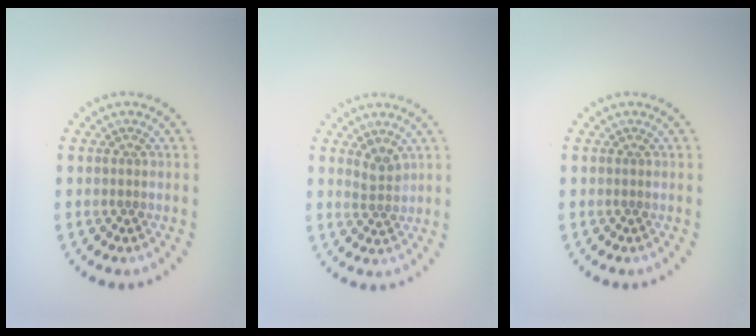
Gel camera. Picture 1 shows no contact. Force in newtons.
{"total": 1.6, "press": 1.3, "slide": 1.0}
{"total": 0.0}